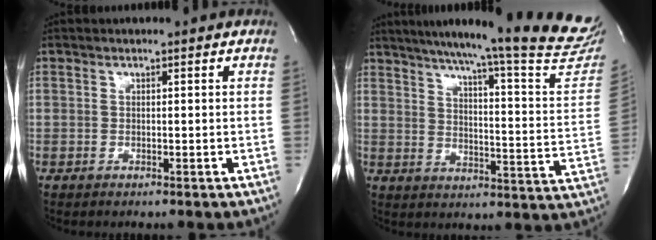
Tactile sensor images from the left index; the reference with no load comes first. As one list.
[{"total": 27.5, "force": [24.5, 0.1, 12.4], "torque": [-0.187, -0.094, 0.300]}]